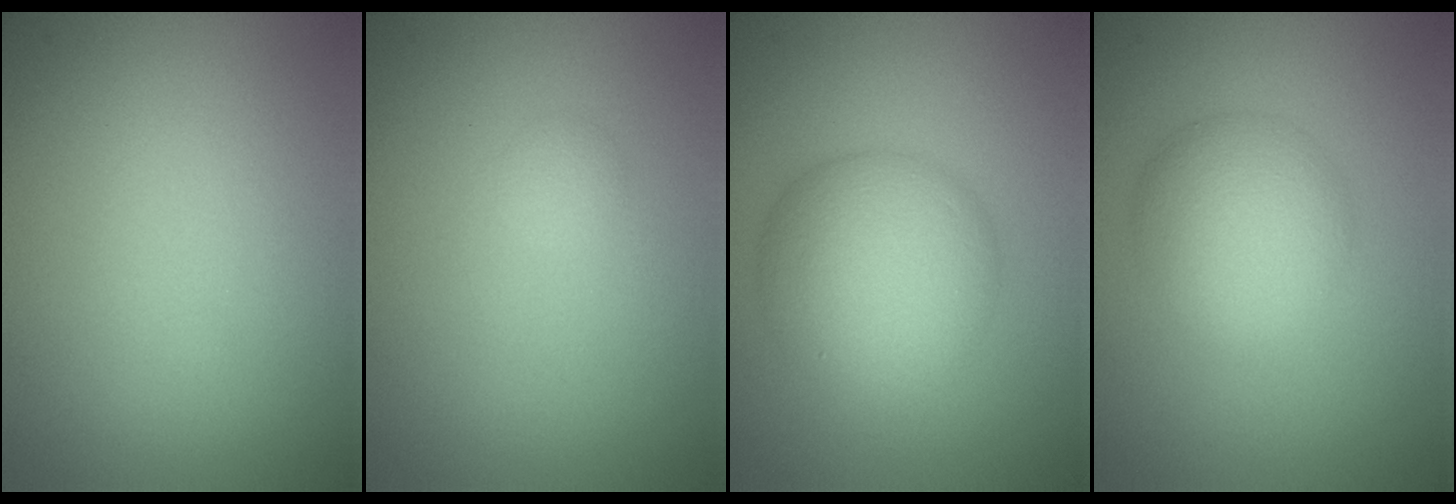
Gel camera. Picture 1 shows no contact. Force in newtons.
{"total": 0.8, "press": 0.8, "slide": 0.1}
{"total": 7.0, "press": 7.0, "slide": 0.1}
{"total": 4.8, "press": 4.8, "slide": 0.1}